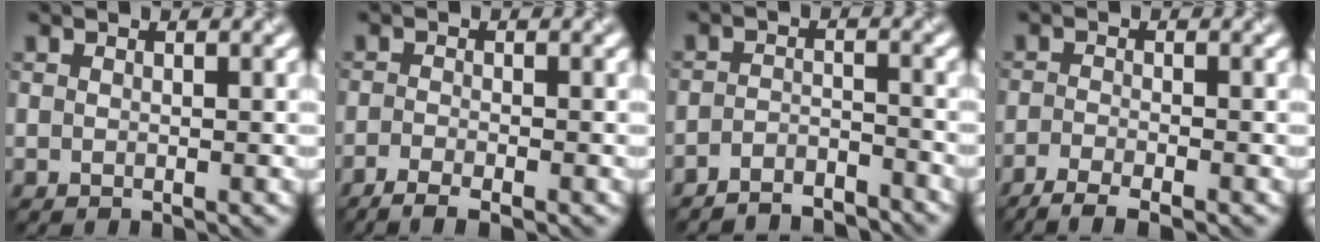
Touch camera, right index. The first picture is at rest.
{"total": 3.4, "force": [-2.6, 0.6, 2.1], "torque": [-0.044, -0.002, -0.044]}
{"total": 3.6, "force": [-3.6, 0.3, 0.2], "torque": [-0.010, 0.001, -0.062]}
{"total": 4.0, "force": [-3.3, 0.6, 2.2], "torque": [-0.048, -0.005, -0.063]}